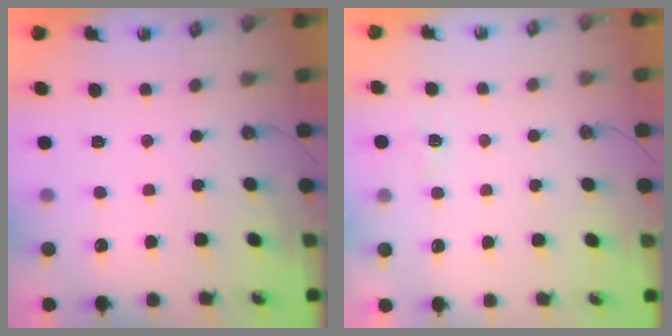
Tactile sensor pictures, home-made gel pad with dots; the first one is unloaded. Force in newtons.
{"total": 2.6, "press": 2.6, "slide": 0.4}